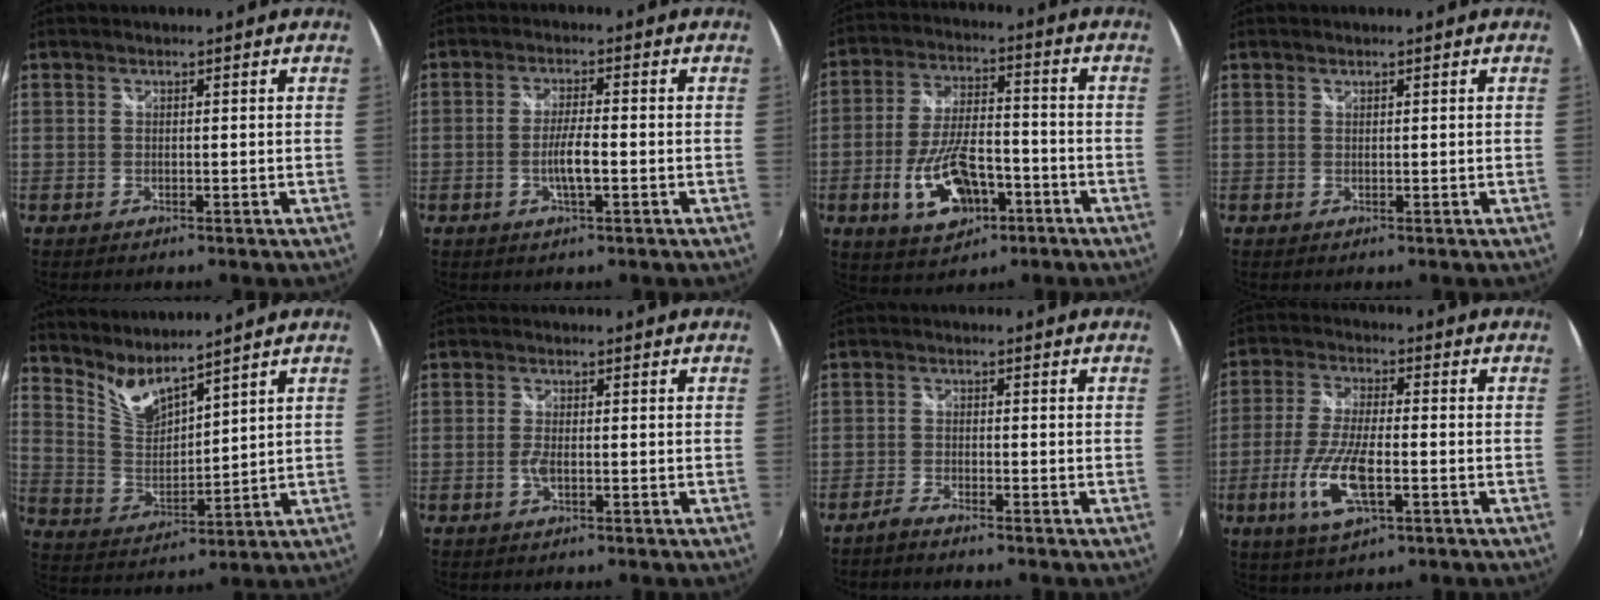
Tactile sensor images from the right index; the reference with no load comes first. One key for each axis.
{"total": 4.4, "fx": -1.2, "fy": 0.7, "fz": 4.2, "tx": -0.083, "ty": 0.001, "tz": -0.020}
{"total": 13.0, "fx": -5.2, "fy": 6.3, "fz": 10.1, "tx": -0.208, "ty": 0.001, "tz": -0.079}
{"total": 0.0}
{"total": 7.4, "fx": 6.7, "fy": 0.7, "fz": 2.9, "tx": -0.063, "ty": -0.019, "tz": 0.141}
{"total": 1.8, "fx": -0.6, "fy": 0.7, "fz": 1.6, "tx": -0.035, "ty": -0.001, "tz": -0.012}
{"total": 2.3, "fx": -2.2, "fy": 0.2, "fz": 0.8, "tx": -0.033, "ty": -0.003, "tz": -0.047}
{"total": 11.2, "fx": -3.6, "fy": 3.6, "fz": 9.9, "tx": -0.212, "ty": -0.009, "tz": -0.069}